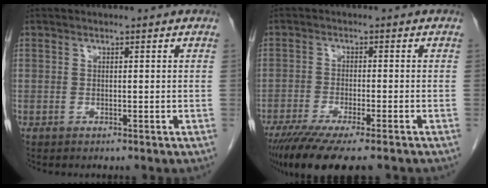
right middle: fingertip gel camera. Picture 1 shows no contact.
{"total": 12.0, "force": [-9.3, 1.4, 7.5], "torque": [-0.114, -0.025, -0.147]}